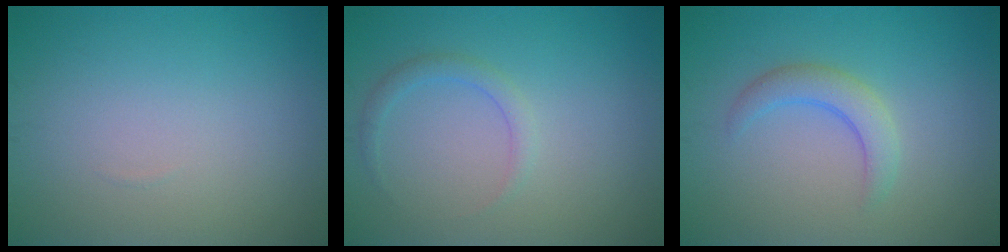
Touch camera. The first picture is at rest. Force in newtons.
{"total": 1.4, "press": 1.4, "slide": 0.2}
{"total": 2.6, "press": 2.6, "slide": 0.2}